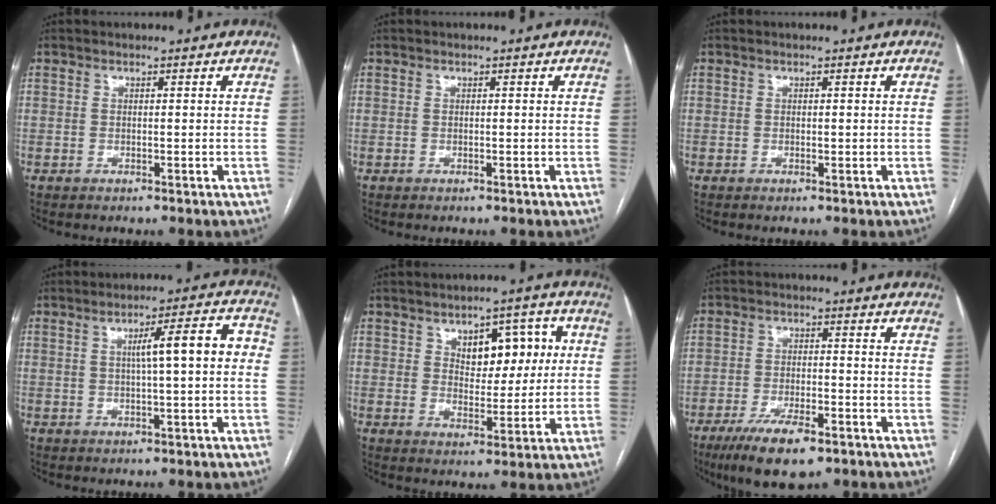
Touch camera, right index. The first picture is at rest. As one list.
[{"total": 0.0}, {"total": 0.0}, {"total": 7.6, "force": [0.6, 0.9, 7.5], "torque": [-0.111, 0.026, 0.007]}, {"total": 8.6, "force": [2.7, 4.6, 6.7], "torque": [-0.084, 0.021, 0.044]}, {"total": 9.7, "force": [-6.2, 2.7, 6.9], "torque": [-0.122, -0.015, -0.101]}]